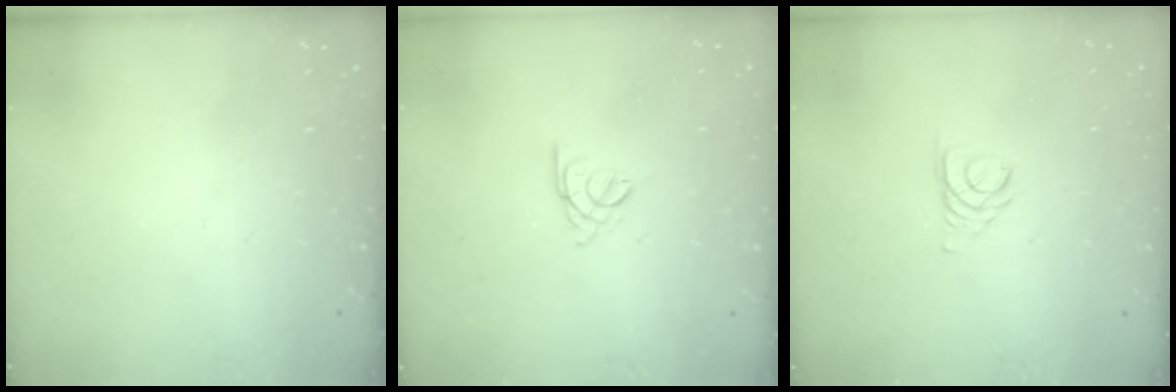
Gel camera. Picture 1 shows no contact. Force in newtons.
{"total": 1.7, "press": 1.7, "slide": 0.4}
{"total": 2.8, "press": 2.8, "slide": 0.3}